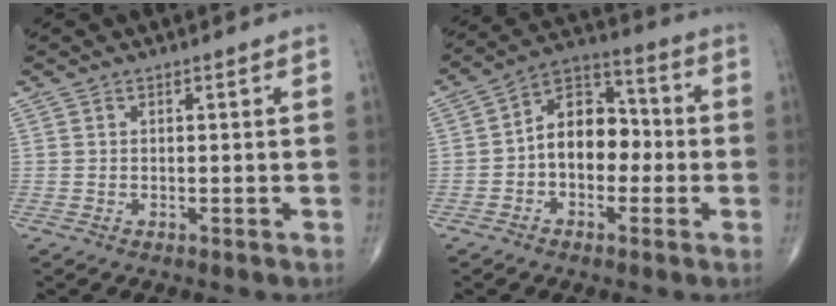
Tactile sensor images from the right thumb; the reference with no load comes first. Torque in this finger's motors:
{"motor_torque": [-0.04, 0.31, 0.18, -0.02, 0.21]}